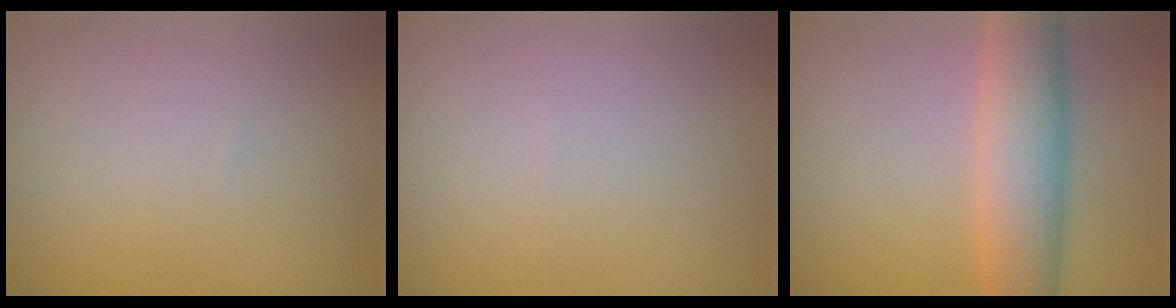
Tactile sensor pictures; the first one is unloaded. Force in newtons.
{"total": 0.0}
{"total": 7.5, "press": 7.5, "slide": 0.1}